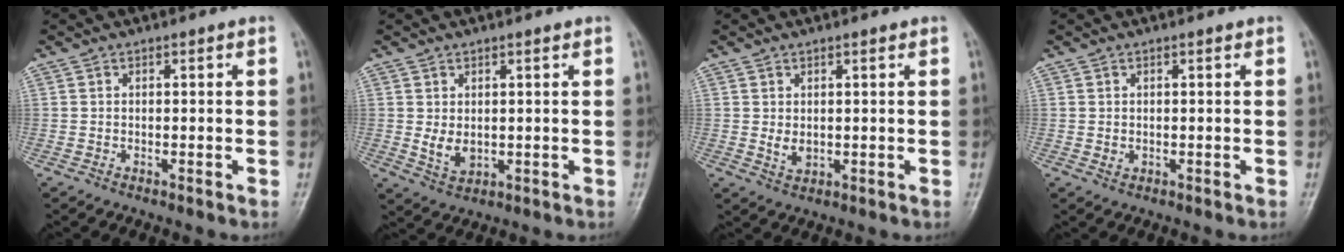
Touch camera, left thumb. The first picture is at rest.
{"total": 4.3, "force": [0.8, 2.7, 3.2], "torque": [-0.047, -0.015, 0.023]}
{"total": 2.9, "force": [0.7, 1.8, 2.2], "torque": [-0.032, -0.010, 0.019]}
{"total": 1.3, "force": [0.3, 0.9, 0.9], "torque": [-0.012, -0.002, 0.010]}